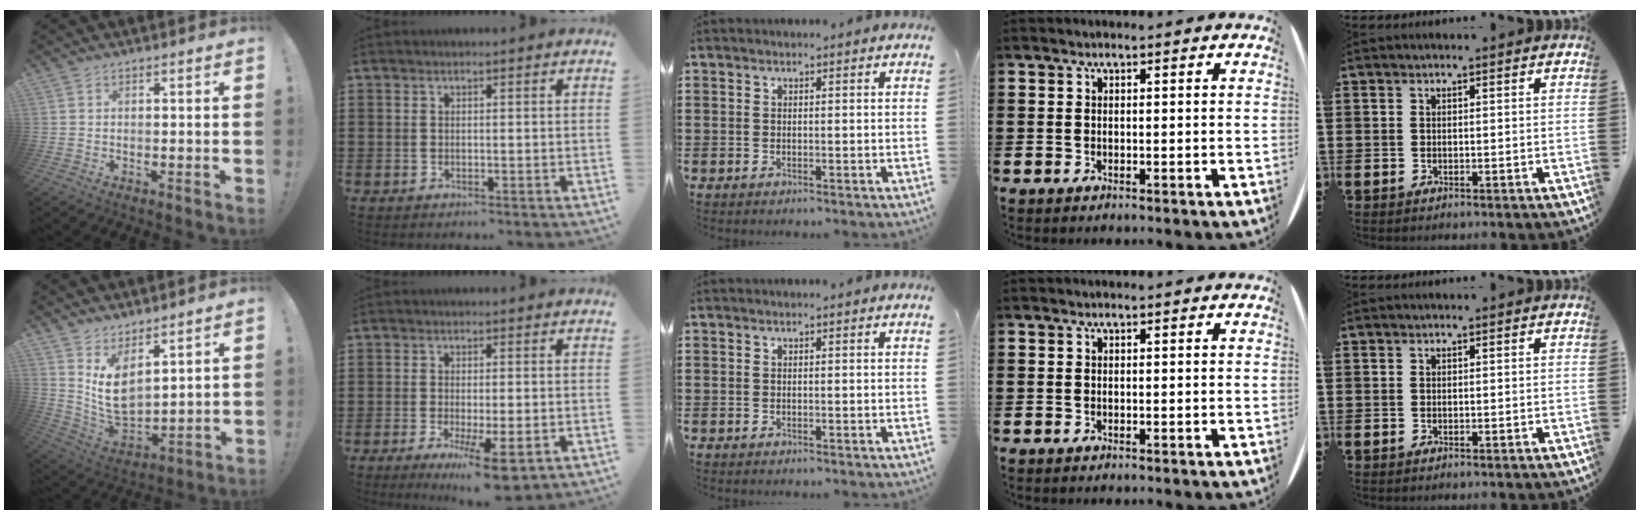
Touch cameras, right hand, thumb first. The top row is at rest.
{"thumb": {"total": 10.4, "force": [5.5, 6.6, 5.9], "torque": [-0.108, -0.061, 0.113]}, "index": {"total": 6.2, "force": [-2.9, 1.1, 5.4], "torque": [-0.097, -0.009, -0.047]}}